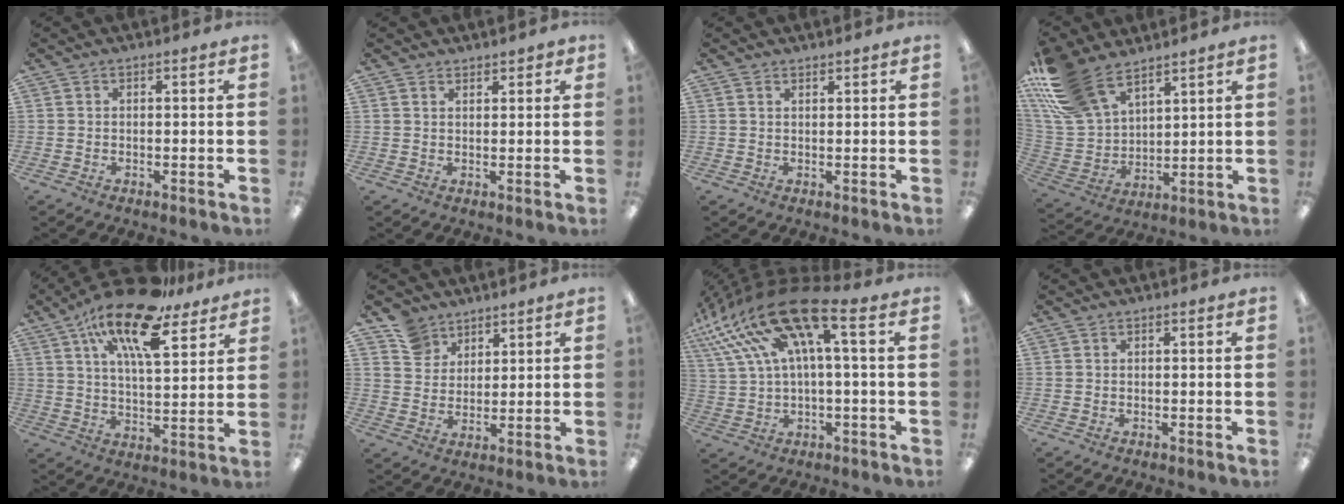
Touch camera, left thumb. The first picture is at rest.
{"total": 1.9, "force": [1.8, 0.8, 0.2], "torque": [-0.005, -0.003, 0.034]}
{"total": 1.0, "force": [1.0, 0.2, 0.1], "torque": [-0.003, -0.002, 0.019]}
{"total": 17.6, "force": [12.7, 8.8, 8.6], "torque": [-0.209, -0.053, 0.239]}
{"total": 18.7, "force": [12.4, 6.2, 12.6], "torque": [-0.213, -0.069, 0.207]}
{"total": 7.4, "force": [5.7, 4.5, 0.7], "torque": [-0.025, -0.028, 0.113]}
{"total": 19.7, "force": [9.0, 6.0, 16.5], "torque": [-0.340, -0.052, 0.152]}
{"total": 0.0}